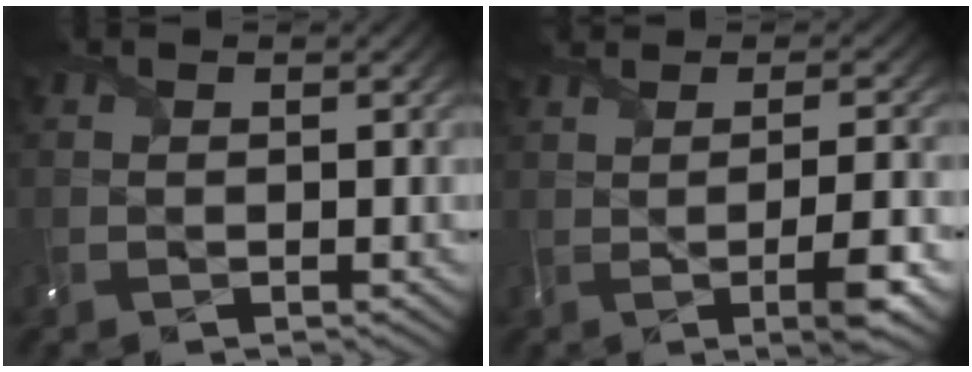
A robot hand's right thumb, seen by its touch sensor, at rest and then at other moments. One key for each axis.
{"total": 5.0, "fx": -1.2, "fy": 0.4, "fz": 4.9, "tx": -0.063, "ty": 0.013, "tz": -0.020}